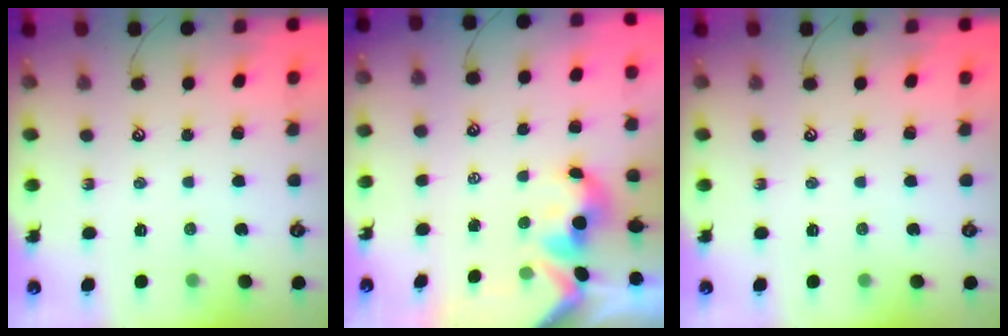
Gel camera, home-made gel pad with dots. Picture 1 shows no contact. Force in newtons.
{"total": 1.5, "press": 1.3, "slide": 0.7}
{"total": 0.0}